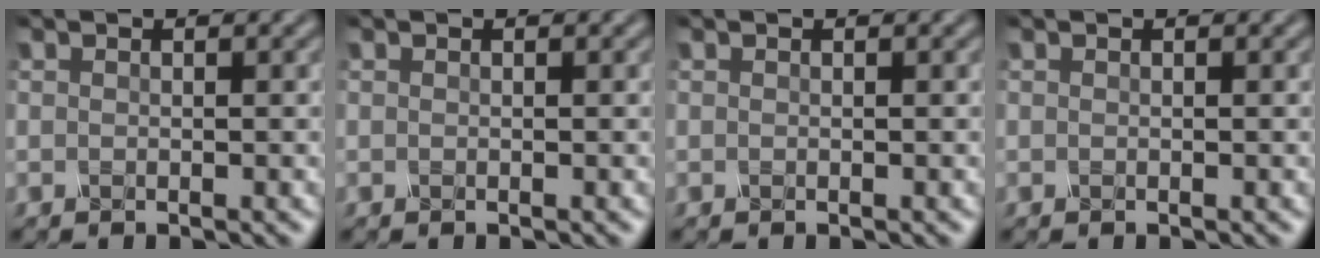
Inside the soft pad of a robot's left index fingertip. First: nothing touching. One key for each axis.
{"total": 0.0}
{"total": 0.0}
{"total": 0.0}